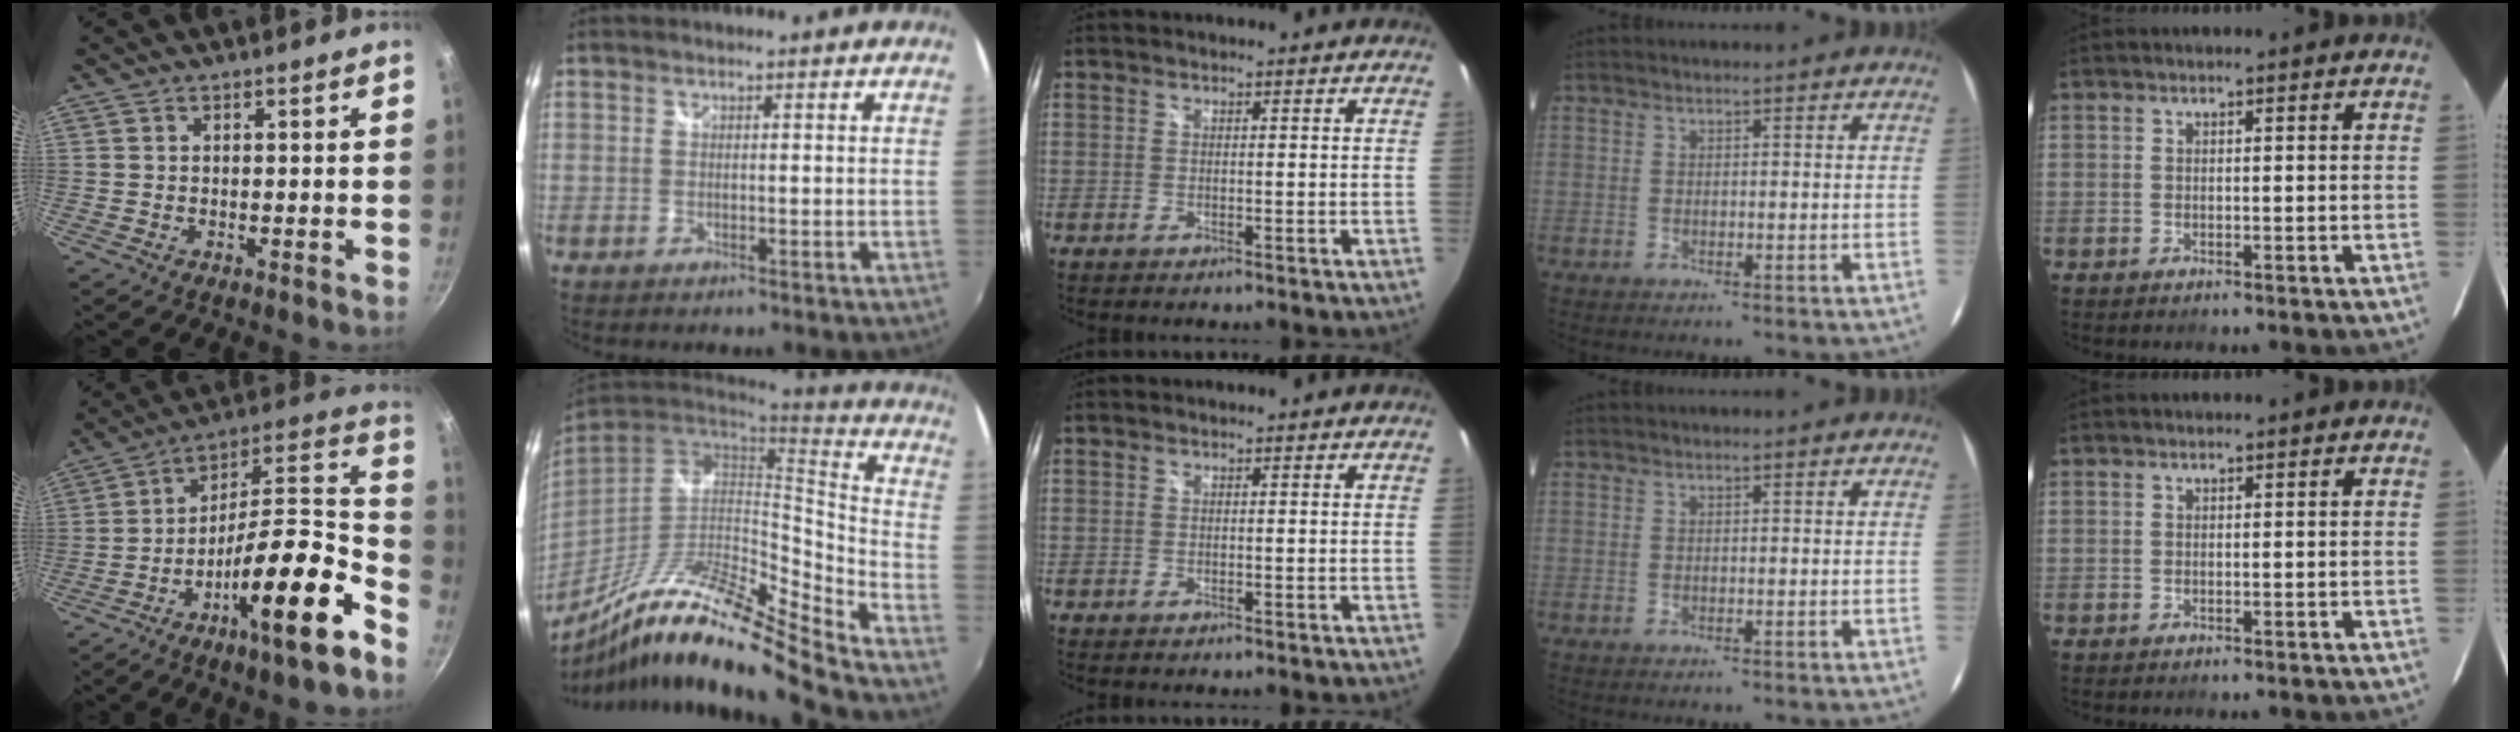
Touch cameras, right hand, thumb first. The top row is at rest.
{"thumb": {"total": 23.0, "force": [-11.8, 5.3, 19.0], "torque": [-0.247, 0.082, -0.208]}, "index": {"total": 20.3, "force": [-15.7, 2.0, 12.8], "torque": [-0.225, -0.027, -0.287]}}